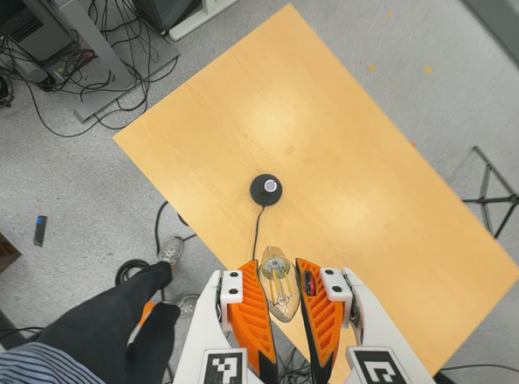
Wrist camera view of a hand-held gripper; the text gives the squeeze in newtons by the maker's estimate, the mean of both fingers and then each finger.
{"total": 22.0, "left": 25.6, "right": 18.3}